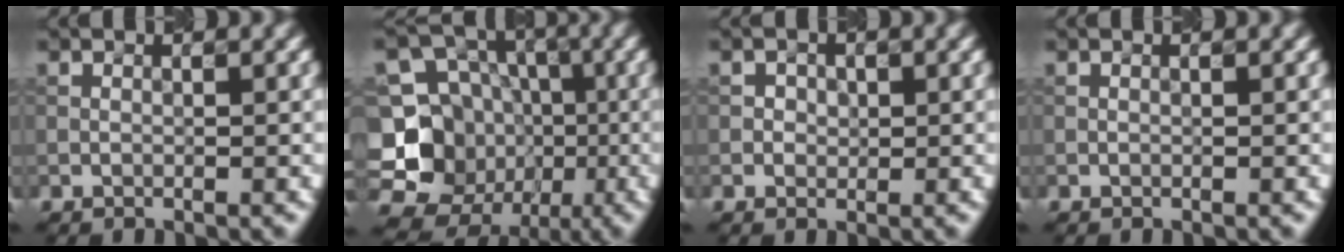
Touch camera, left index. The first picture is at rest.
{"total": 14.0, "force": [-4.0, 12.7, 4.1], "torque": [-0.121, 0.000, -0.060]}
{"total": 1.3, "force": [0.3, 1.1, 0.5], "torque": [-0.004, 0.002, 0.010]}
{"total": 0.0}